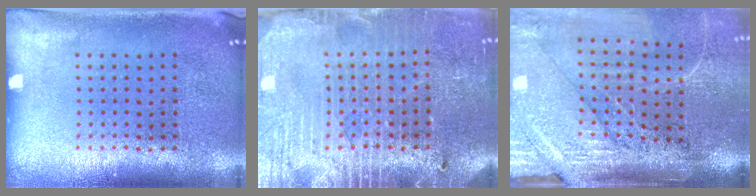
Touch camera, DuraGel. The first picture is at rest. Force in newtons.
{"total": 3.8, "press": 3.6, "slide": 1.3}
{"total": 4.1, "press": 3.7, "slide": 1.9}